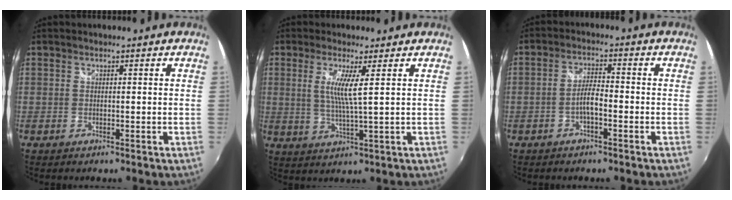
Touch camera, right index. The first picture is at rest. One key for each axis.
{"total": 5.4, "fx": 1.5, "fy": -0.5, "fz": 5.1, "tx": -0.101, "ty": -0.011, "tz": 0.029}
{"total": 3.5, "fx": -1.7, "fy": 0.8, "fz": 2.9, "tx": -0.060, "ty": 0.007, "tz": -0.032}